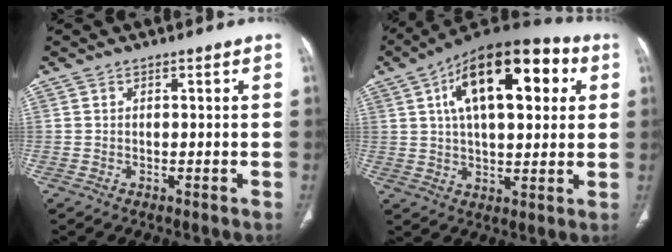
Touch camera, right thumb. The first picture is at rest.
{"total": 21.6, "force": [6.7, 10.2, 17.9], "torque": [-0.256, 0.016, 0.097]}